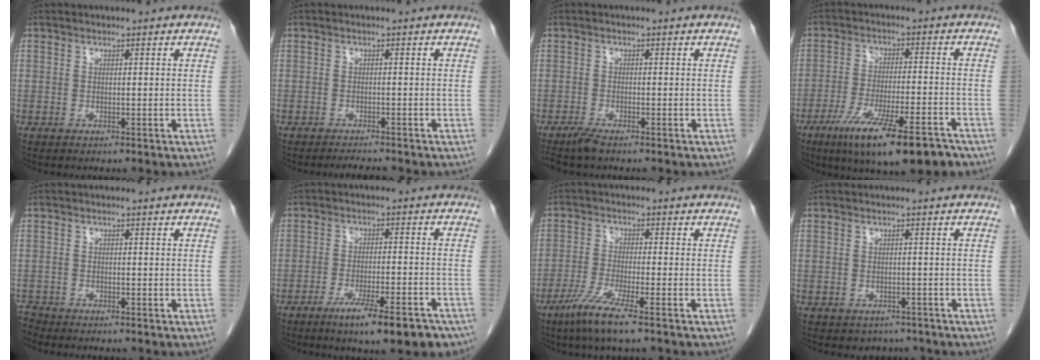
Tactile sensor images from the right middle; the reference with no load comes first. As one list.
[{"total": 2.0, "force": [-1.9, -0.3, 0.4], "torque": [-0.013, -0.010, -0.027]}, {"total": 2.6, "force": [-2.1, 0.2, 1.5], "torque": [-0.033, -0.008, -0.040]}, {"total": 15.3, "force": [-10.0, 2.2, 11.4], "torque": [-0.169, -0.031, -0.160]}, {"total": 0.9, "force": [-0.9, 0.2, -0.1], "torque": [0.000, -0.003, -0.019]}, {"total": 11.4, "force": [-7.9, 1.9, 8.0], "torque": [-0.106, -0.013, -0.113]}, {"total": 7.0, "force": [-4.4, -0.2, 5.4], "torque": [-0.112, -0.021, -0.086]}, {"total": 2.9, "force": [-2.3, 1.8, 0.3], "torque": [-0.006, 0.004, -0.029]}]